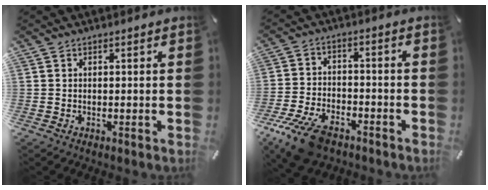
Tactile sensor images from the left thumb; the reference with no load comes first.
{"total": 11.8, "force": [-7.9, 5.6, 6.7], "torque": [-0.137, 0.036, -0.145]}